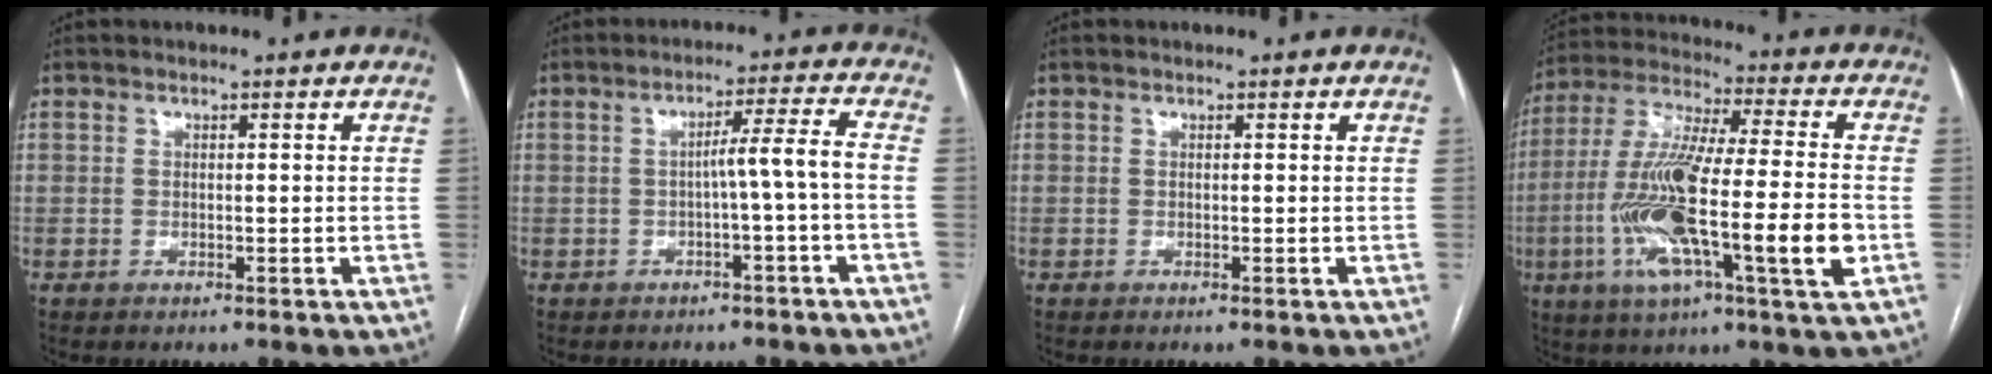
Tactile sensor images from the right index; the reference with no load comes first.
{"total": 5.0, "force": [-1.3, -1.1, 4.7], "torque": [-0.072, 0.014, -0.018]}
{"total": 0.0}
{"total": 20.4, "force": [-5.1, 1.7, 19.7], "torque": [-0.372, -0.014, -0.090]}